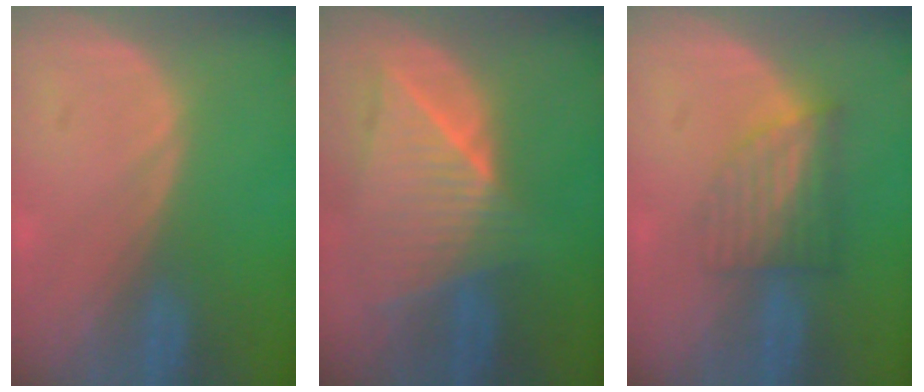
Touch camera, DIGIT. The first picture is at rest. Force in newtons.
{"total": 9.2, "press": 8.2, "slide": 4.2}
{"total": 6.2, "press": 5.5, "slide": 2.9}